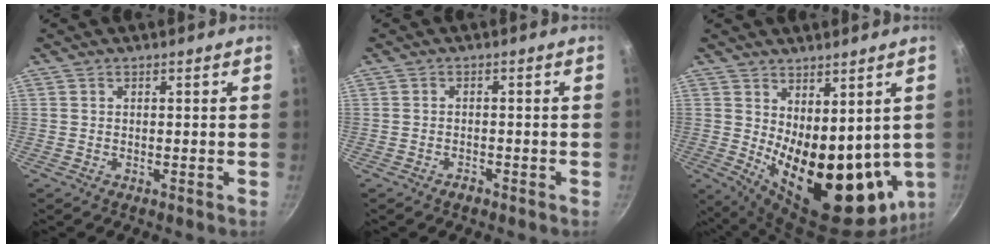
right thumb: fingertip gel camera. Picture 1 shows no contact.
{"total": 1.5, "force": [-1.2, 0.8, 0.6], "torque": [-0.007, 0.013, -0.018]}
{"total": 20.2, "force": [1.2, 10.0, 17.5], "torque": [-0.213, -0.049, 0.049]}